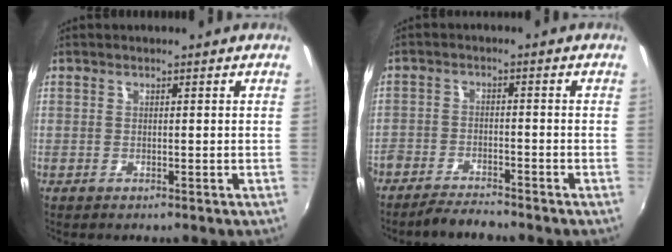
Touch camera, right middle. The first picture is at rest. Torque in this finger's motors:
{"motor_torque": [0.99, -0.88, 0.28, 0.15]}